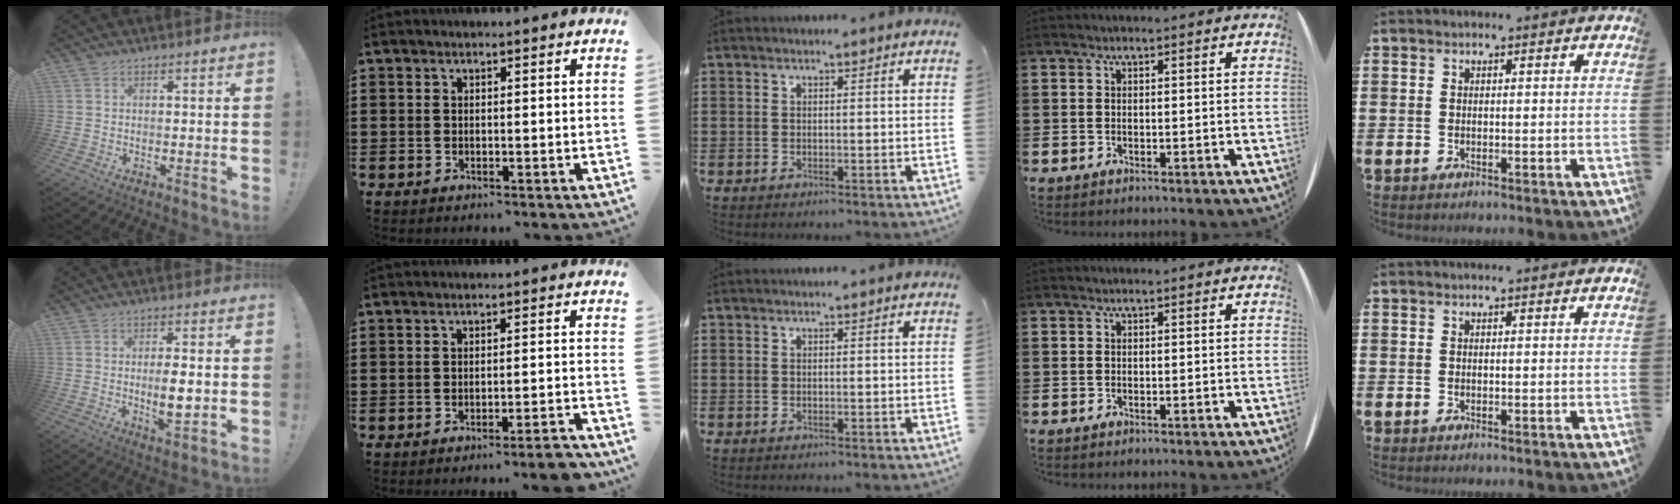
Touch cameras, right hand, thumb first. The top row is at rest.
{"thumb": {"total": 6.7, "force": [-0.4, 2.0, 6.4], "torque": [-0.107, -0.012, -0.009]}, "index": {"total": 3.2, "force": [-2.8, -0.3, 1.7], "torque": [-0.028, -0.008, -0.052]}}